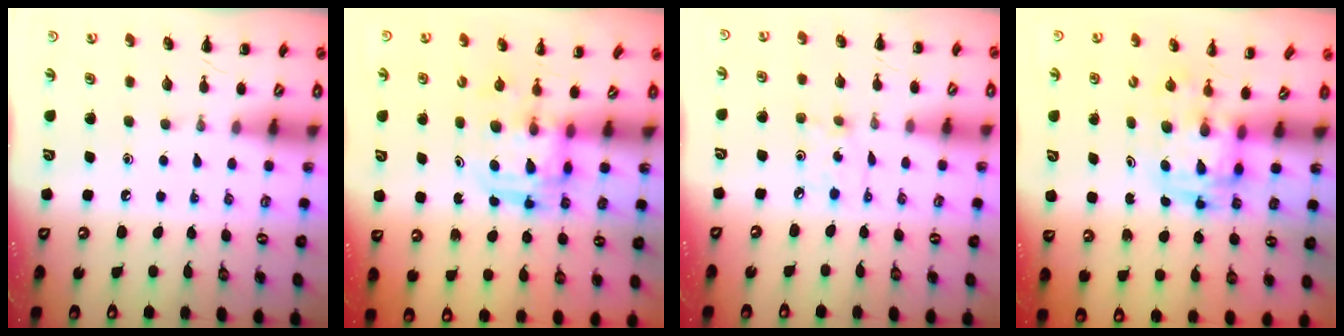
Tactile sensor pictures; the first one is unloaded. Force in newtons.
{"total": 3.1, "press": 3.1, "slide": 0.3}
{"total": 3.3, "press": 3.1, "slide": 1.0}
{"total": 2.8, "press": 2.8, "slide": 0.5}